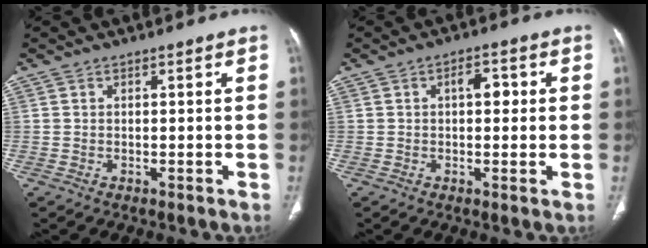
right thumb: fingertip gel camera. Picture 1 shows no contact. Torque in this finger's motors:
{"motor_torque": [2.52, 2.49, 0.13, -0.18, 0.00]}